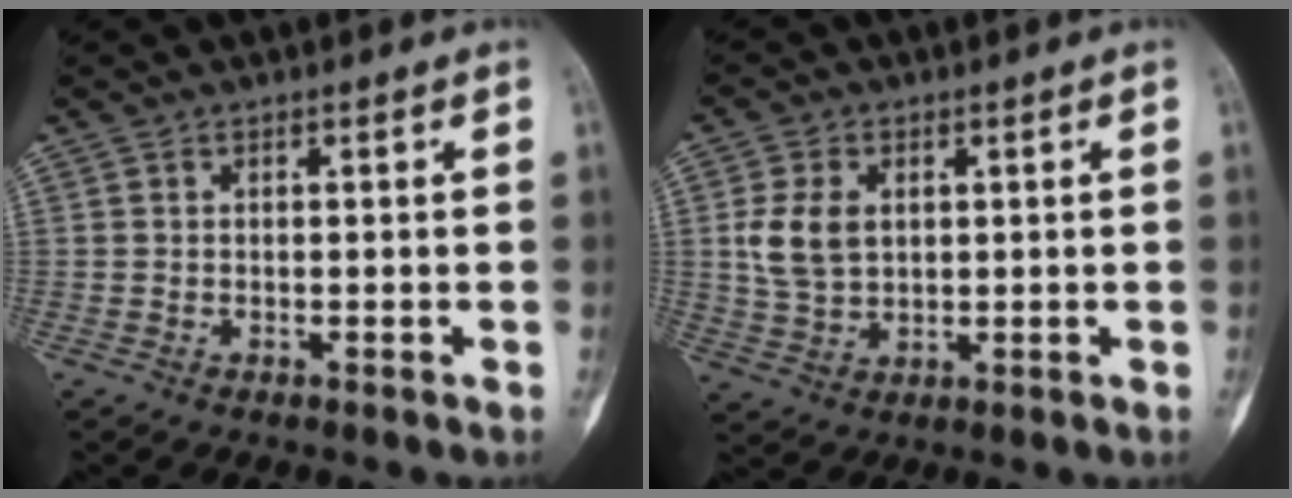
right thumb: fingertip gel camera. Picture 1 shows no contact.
{"total": 7.5, "force": [1.4, 5.3, 5.2], "torque": [-0.095, -0.003, 0.033]}